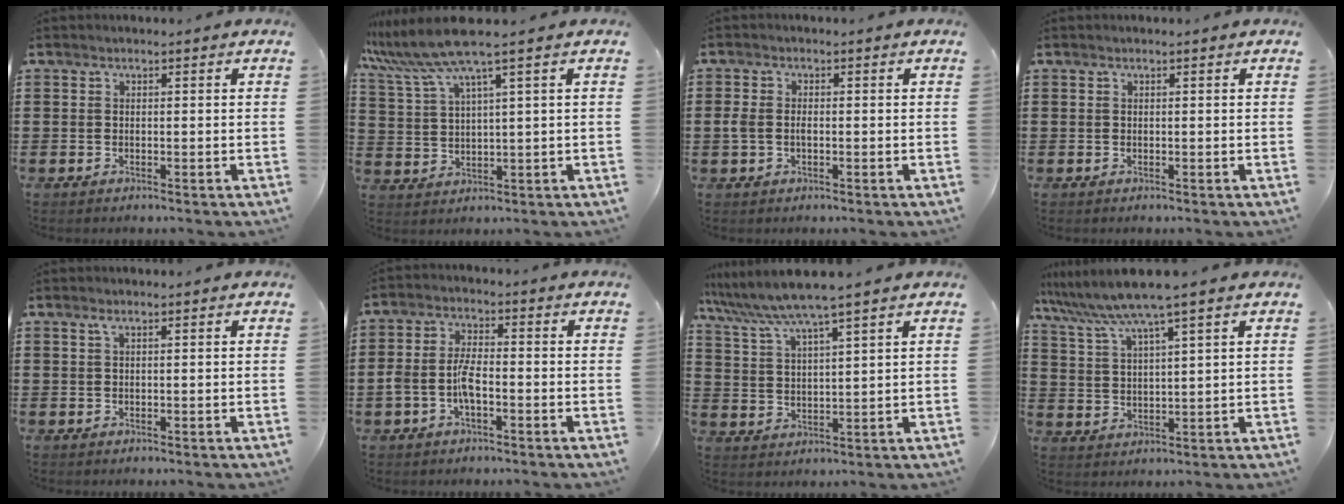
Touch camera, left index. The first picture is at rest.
{"total": 7.1, "force": [5.0, -0.2, 5.1], "torque": [-0.132, -0.025, 0.083]}
{"total": 2.4, "force": [-0.3, 1.3, 1.9], "torque": [-0.054, -0.003, -0.010]}
{"total": 0.0}
{"total": 0.6, "force": [0.3, 0.0, 0.6], "torque": [-0.012, 0.000, 0.006]}
{"total": 5.1, "force": [-1.9, 2.1, 4.3], "torque": [-0.101, 0.001, -0.041]}
{"total": 6.0, "force": [5.0, -0.3, 3.3], "torque": [-0.080, -0.023, 0.085]}
{"total": 6.8, "force": [5.1, -0.4, 4.5], "torque": [-0.102, -0.023, 0.086]}